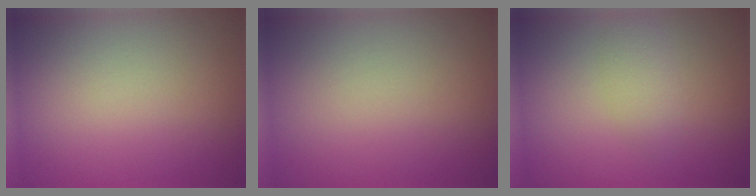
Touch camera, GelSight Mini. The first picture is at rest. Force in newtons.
{"total": 0.0}
{"total": 1.9, "press": 1.9, "slide": 0.1}